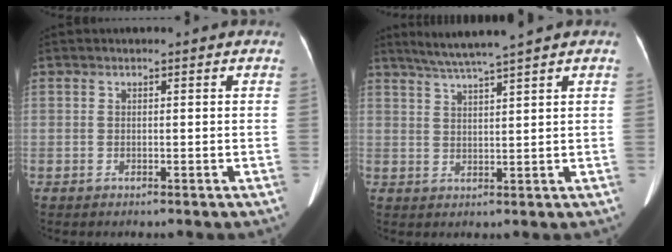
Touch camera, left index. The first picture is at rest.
{"total": 6.5, "force": [5.5, -1.5, 3.2], "torque": [-0.057, 0.011, 0.096]}